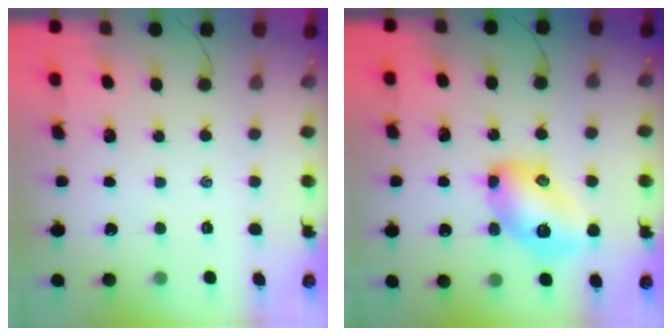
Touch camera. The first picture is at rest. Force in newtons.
{"total": 12.7, "press": 12.7, "slide": 0.8}